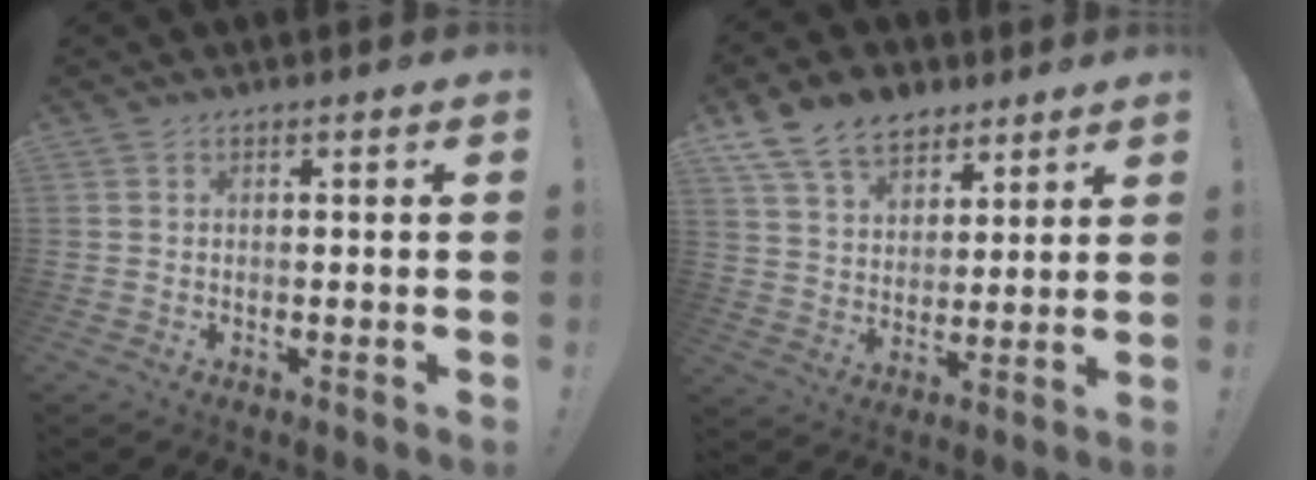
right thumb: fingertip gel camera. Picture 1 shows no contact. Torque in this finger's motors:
{"motor_torque": [0.48, 1.43, 0.38, 0.18, 0.03]}